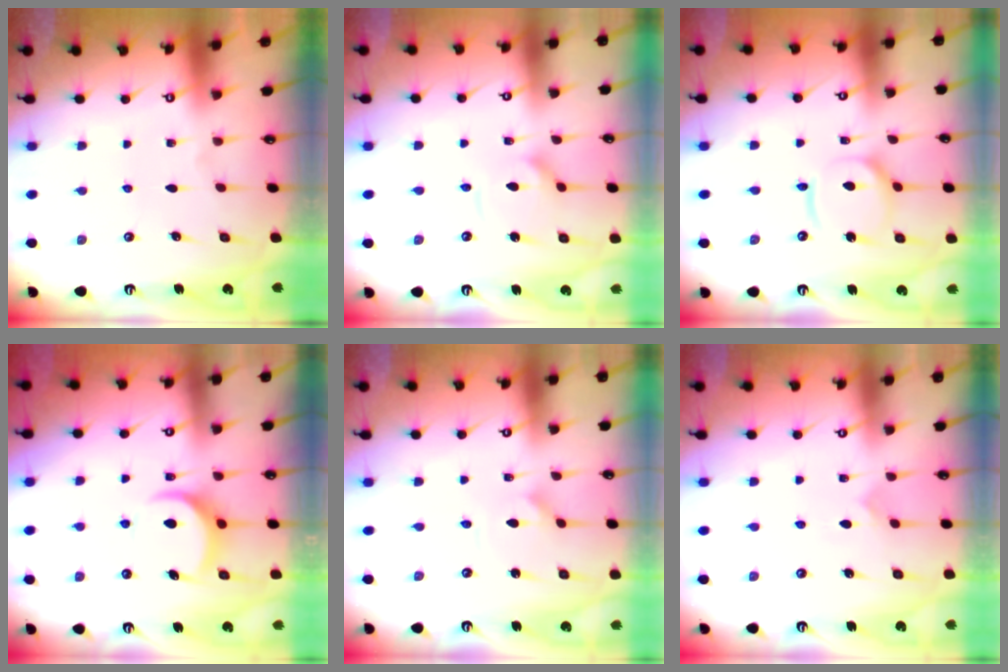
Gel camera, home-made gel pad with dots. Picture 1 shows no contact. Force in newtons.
{"total": 7.0, "press": 7.0, "slide": 0.5}
{"total": 10.4, "press": 10.4, "slide": 1.1}
{"total": 8.4, "press": 8.4, "slide": 0.6}
{"total": 3.0, "press": 3.0, "slide": 0.2}
{"total": 4.3, "press": 4.2, "slide": 0.6}